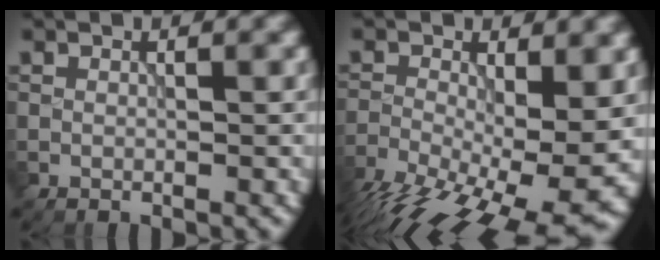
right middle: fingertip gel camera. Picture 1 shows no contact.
{"total": 15.1, "force": [-6.4, 6.3, 12.1], "torque": [-0.221, -0.027, -0.093]}